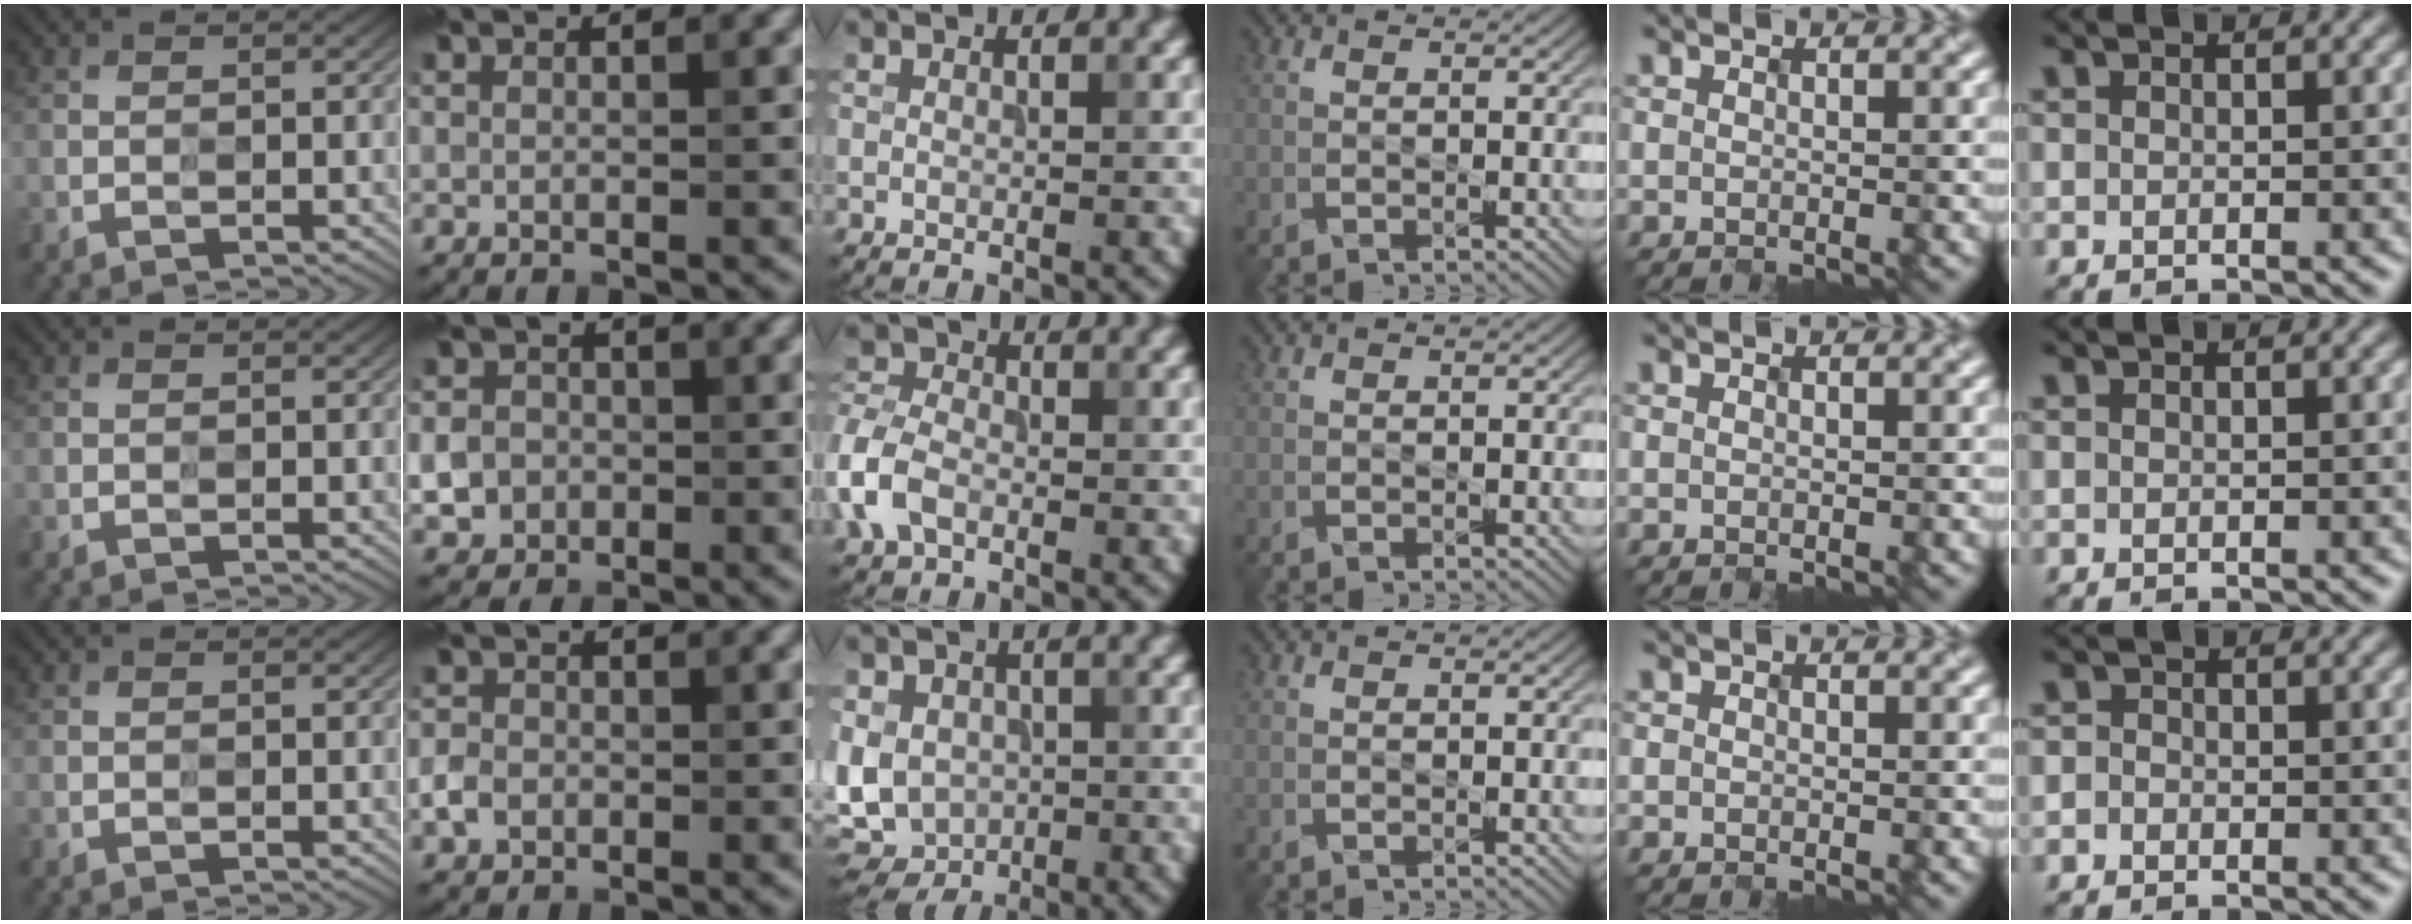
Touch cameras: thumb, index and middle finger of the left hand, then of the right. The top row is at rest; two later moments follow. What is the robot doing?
{"motion": "wipe", "object": "paper plate"}